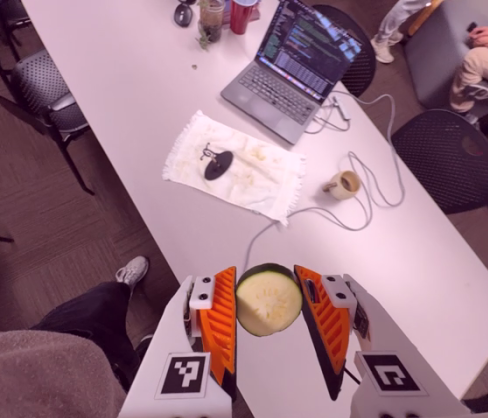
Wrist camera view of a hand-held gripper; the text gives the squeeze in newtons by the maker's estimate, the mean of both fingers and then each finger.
{"total": 8.6, "left": 8.6, "right": 8.7}